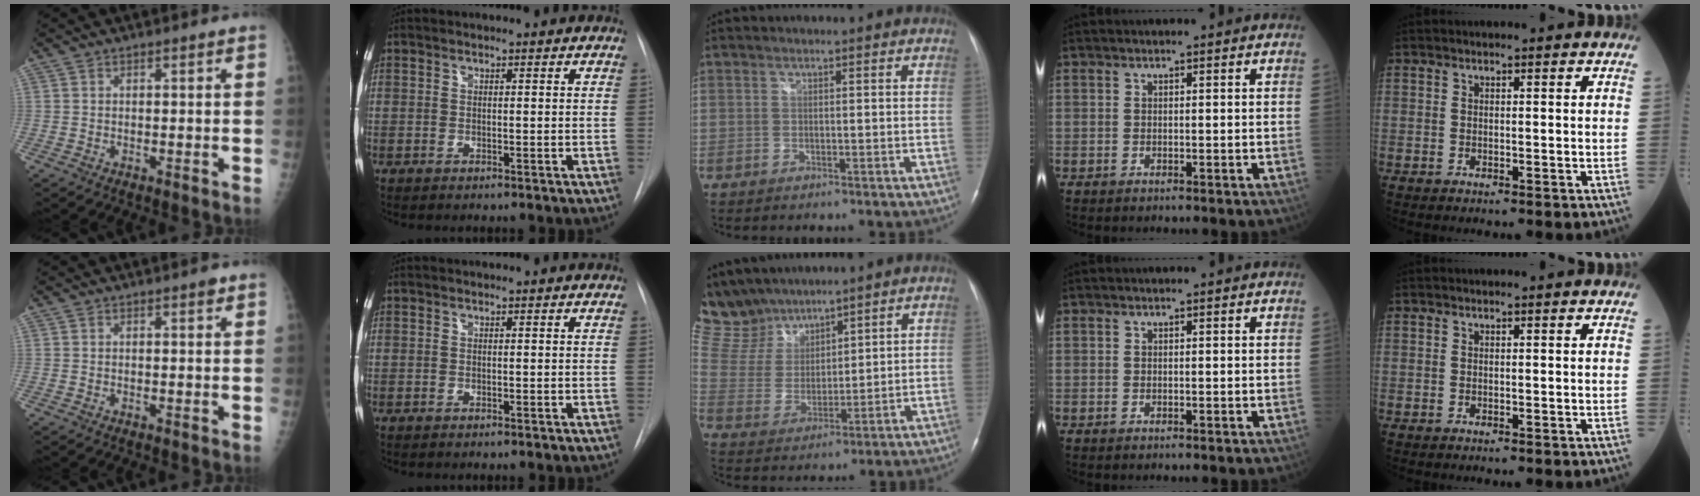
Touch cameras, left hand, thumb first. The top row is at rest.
{"thumb": {"total": 0.9, "force": [0.5, 0.3, 0.7], "torque": [-0.009, 0.000, 0.005]}, "middle": {"total": 11.8, "force": [10.6, 4.7, 1.9], "torque": [-0.057, 0.020, 0.224]}}